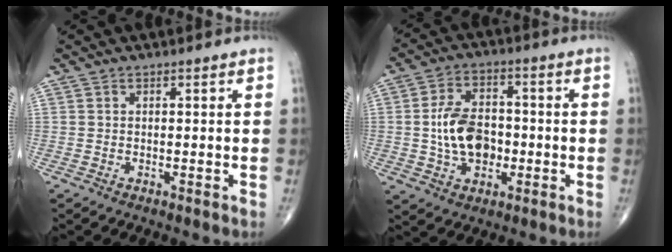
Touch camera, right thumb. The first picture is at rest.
{"total": 10.8, "force": [-1.1, 7.2, 8.0], "torque": [-0.119, 0.015, -0.021]}